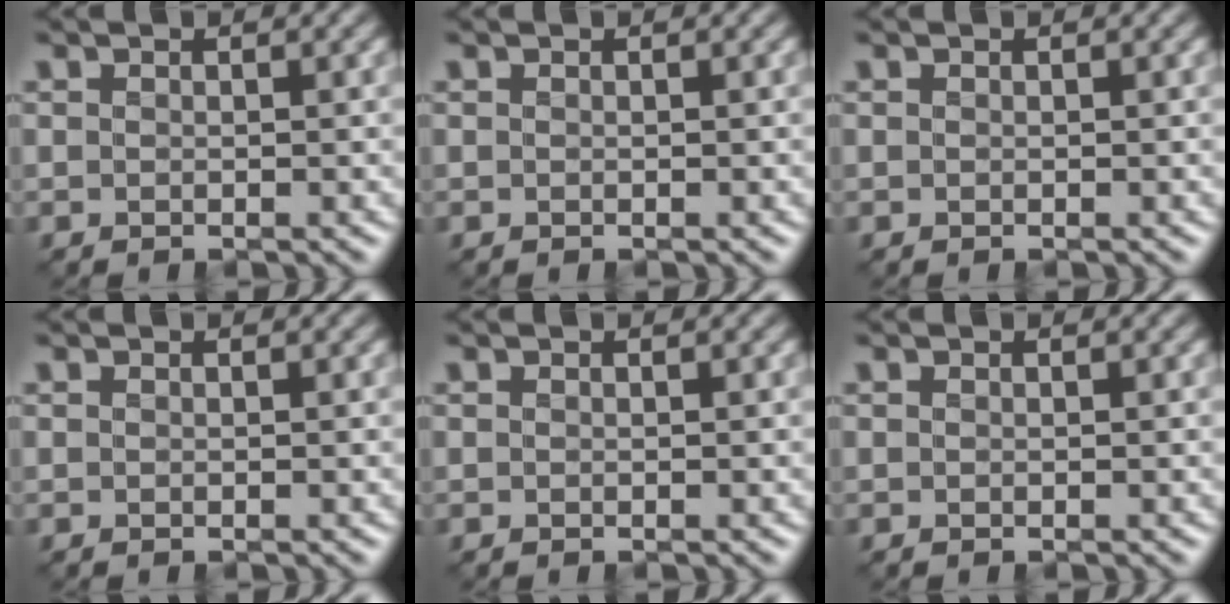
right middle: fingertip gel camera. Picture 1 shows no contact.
{"total": 0.0}
{"total": 0.0}
{"total": 0.0}
{"total": 0.0}
{"total": 0.0}